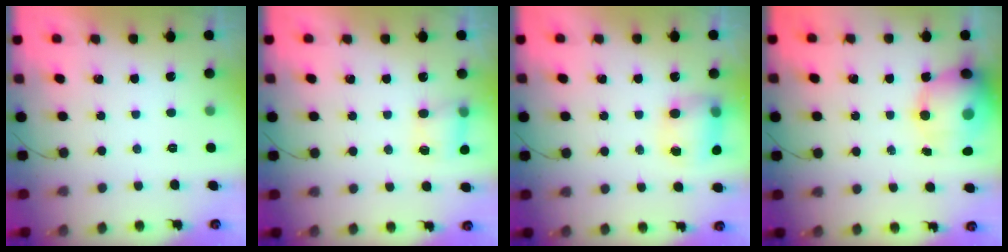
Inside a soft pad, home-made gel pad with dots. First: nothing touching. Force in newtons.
{"total": 4.7, "press": 4.7, "slide": 0.6}
{"total": 7.7, "press": 7.6, "slide": 0.7}
{"total": 15.4, "press": 14.8, "slide": 4.0}